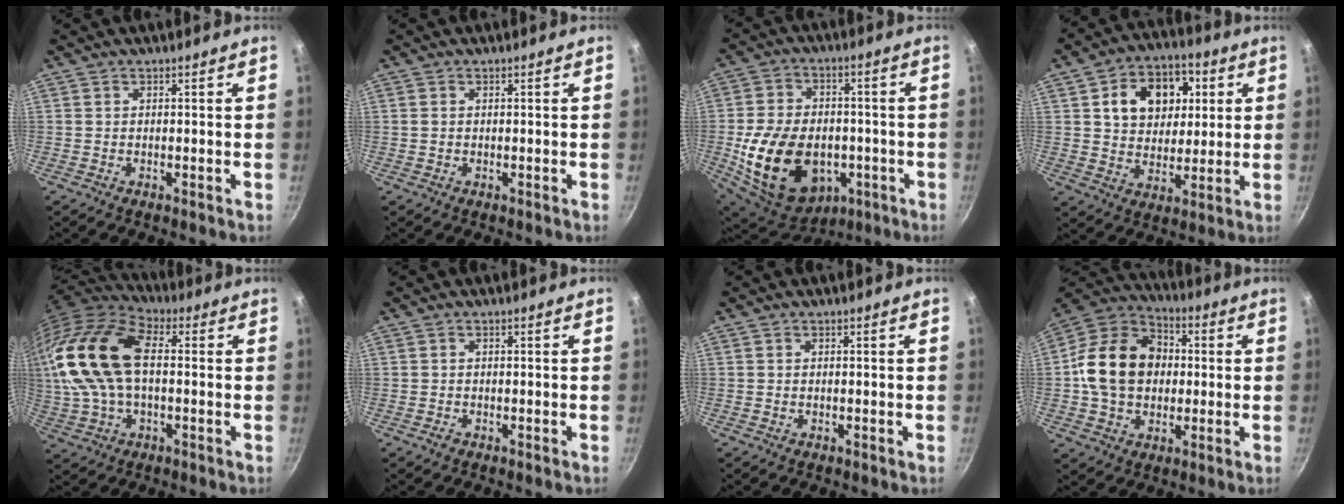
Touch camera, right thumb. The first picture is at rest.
{"total": 0.8, "force": [0.1, 0.7, 0.4], "torque": [-0.007, 0.003, 0.001]}
{"total": 22.1, "force": [-4.7, 15.6, 14.9], "torque": [-0.259, 0.022, -0.058]}
{"total": 14.8, "force": [3.9, 11.2, 8.8], "torque": [-0.096, 0.002, 0.058]}
{"total": 20.8, "force": [1.8, 11.8, 17.0], "torque": [-0.345, 0.028, 0.025]}
{"total": 0.7, "force": [-0.4, 0.5, 0.3], "torque": [-0.005, 0.002, -0.007]}
{"total": 0.0}
{"total": 17.7, "force": [0.6, 13.8, 11.0], "torque": [-0.163, 0.030, -0.003]}